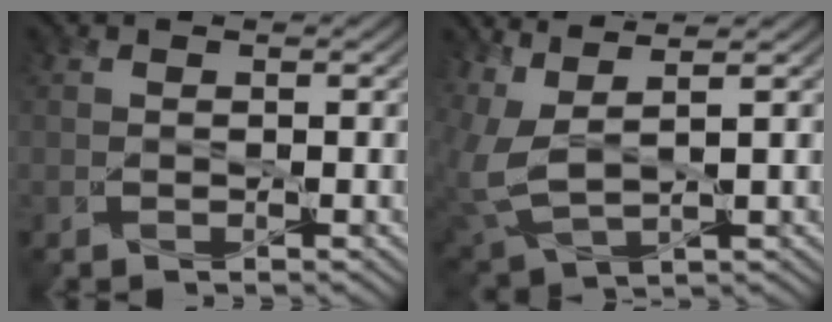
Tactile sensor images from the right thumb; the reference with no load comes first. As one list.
[{"total": 5.9, "force": [3.3, 1.6, 4.5], "torque": [-0.130, 0.004, 0.072]}]